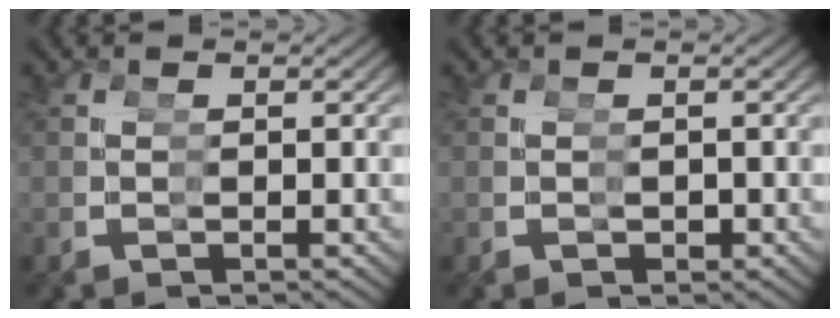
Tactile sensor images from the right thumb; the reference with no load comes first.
{"total": 1.2, "force": [-0.2, 1.0, 0.6], "torque": [-0.004, -0.008, 0.000]}